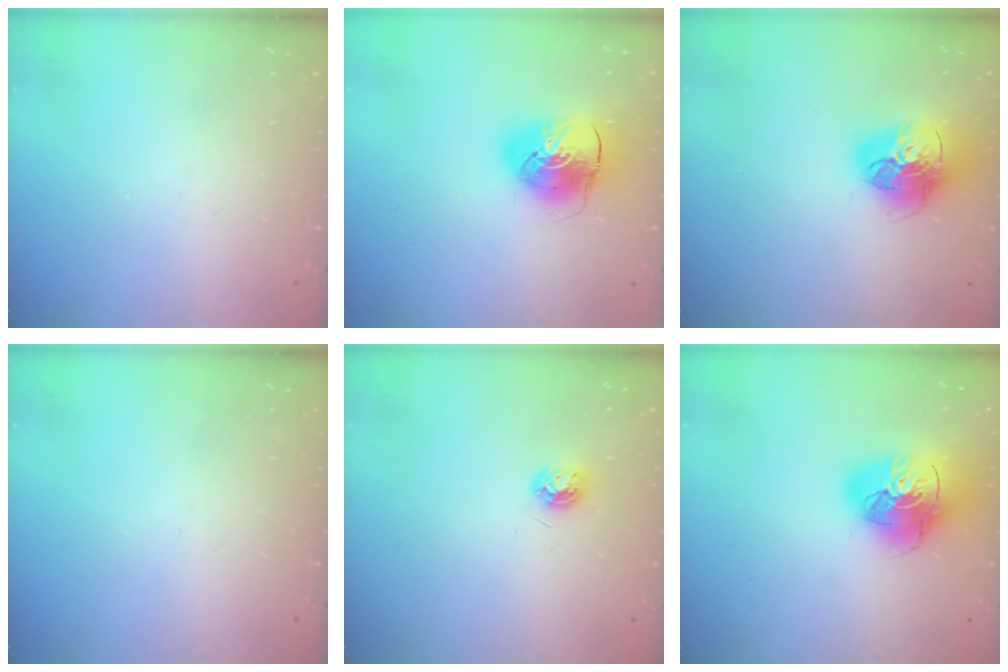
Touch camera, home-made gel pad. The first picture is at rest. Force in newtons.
{"total": 11.2, "press": 11.0, "slide": 1.9}
{"total": 18.4, "press": 18.3, "slide": 1.8}
{"total": 0.0}
{"total": 5.9, "press": 5.9, "slide": 0.5}
{"total": 17.1, "press": 17.0, "slide": 2.5}